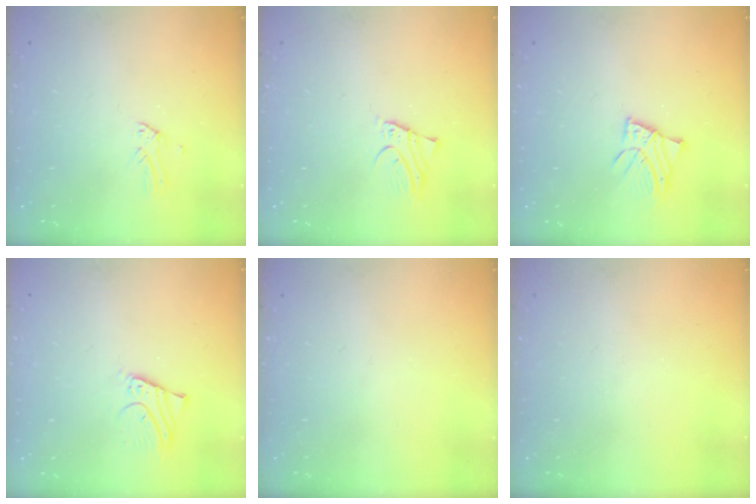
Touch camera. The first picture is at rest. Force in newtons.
{"total": 2.4, "press": 2.4, "slide": 0.1}
{"total": 3.6, "press": 3.6, "slide": 0.2}
{"total": 2.7, "press": 2.7, "slide": 0.2}
{"total": 0.0}
{"total": 0.0}